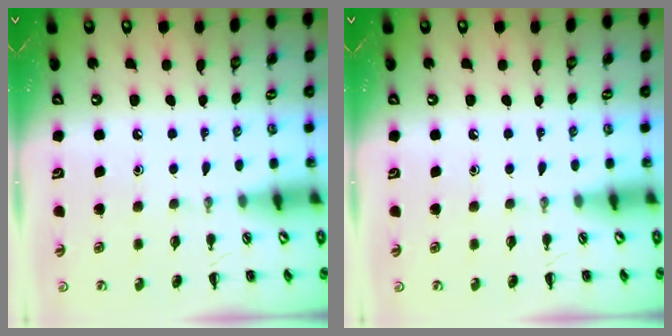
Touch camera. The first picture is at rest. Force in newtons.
{"total": 0.0}